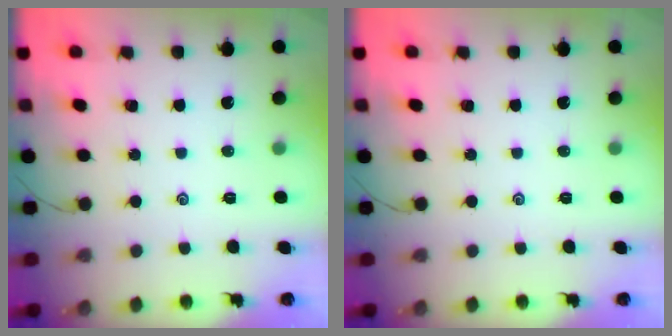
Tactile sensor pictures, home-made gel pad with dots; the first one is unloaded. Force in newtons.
{"total": 0.0}